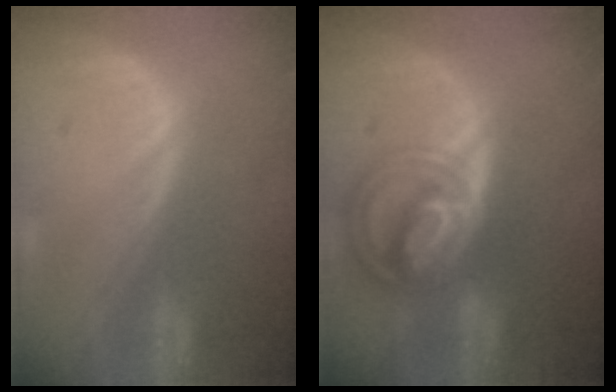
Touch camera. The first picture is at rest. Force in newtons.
{"total": 8.7, "press": 7.5, "slide": 4.4}